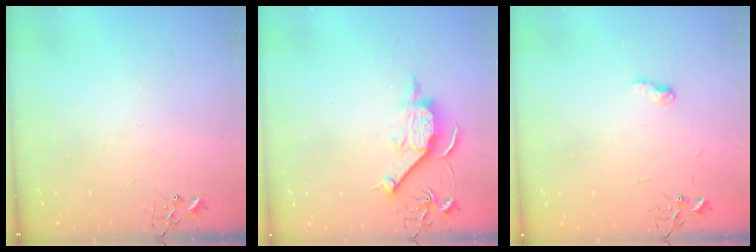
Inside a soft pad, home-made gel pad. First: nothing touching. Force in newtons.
{"total": 11.3, "press": 11.3, "slide": 0.5}
{"total": 5.0, "press": 4.9, "slide": 0.7}